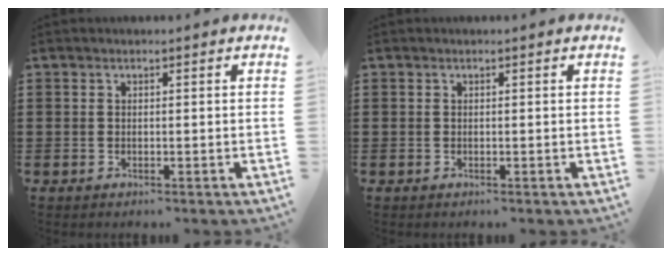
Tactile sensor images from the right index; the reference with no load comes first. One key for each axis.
{"total": 0.0}